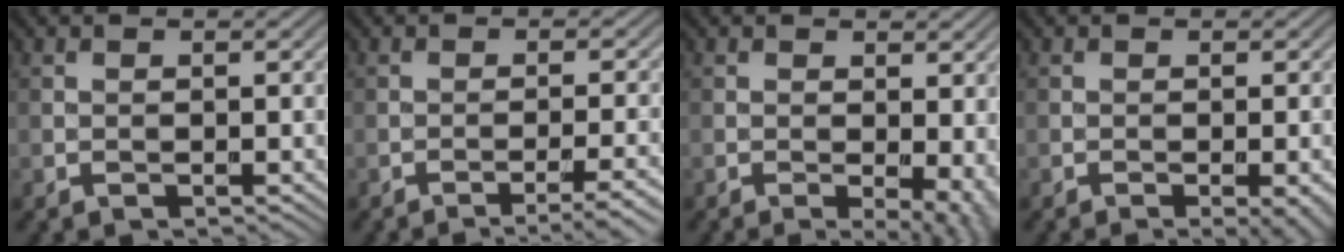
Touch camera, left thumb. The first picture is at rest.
{"total": 4.1, "force": [-2.4, 0.5, 3.3], "torque": [-0.053, 0.011, -0.043]}
{"total": 5.1, "force": [-0.6, 1.7, 4.8], "torque": [-0.063, -0.008, -0.003]}
{"total": 3.5, "force": [-1.5, 0.7, 3.1], "torque": [-0.037, 0.003, -0.021]}